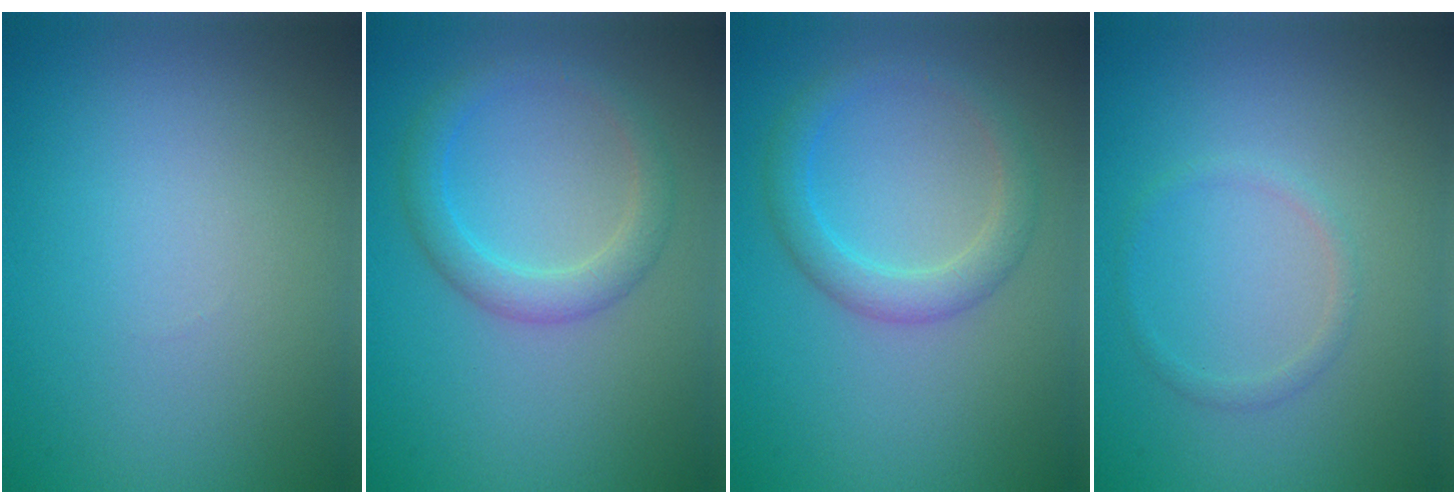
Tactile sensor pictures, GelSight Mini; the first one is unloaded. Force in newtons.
{"total": 2.8, "press": 2.8, "slide": 0.1}
{"total": 2.8, "press": 2.8, "slide": 0.1}
{"total": 1.0, "press": 1.0, "slide": 0.1}